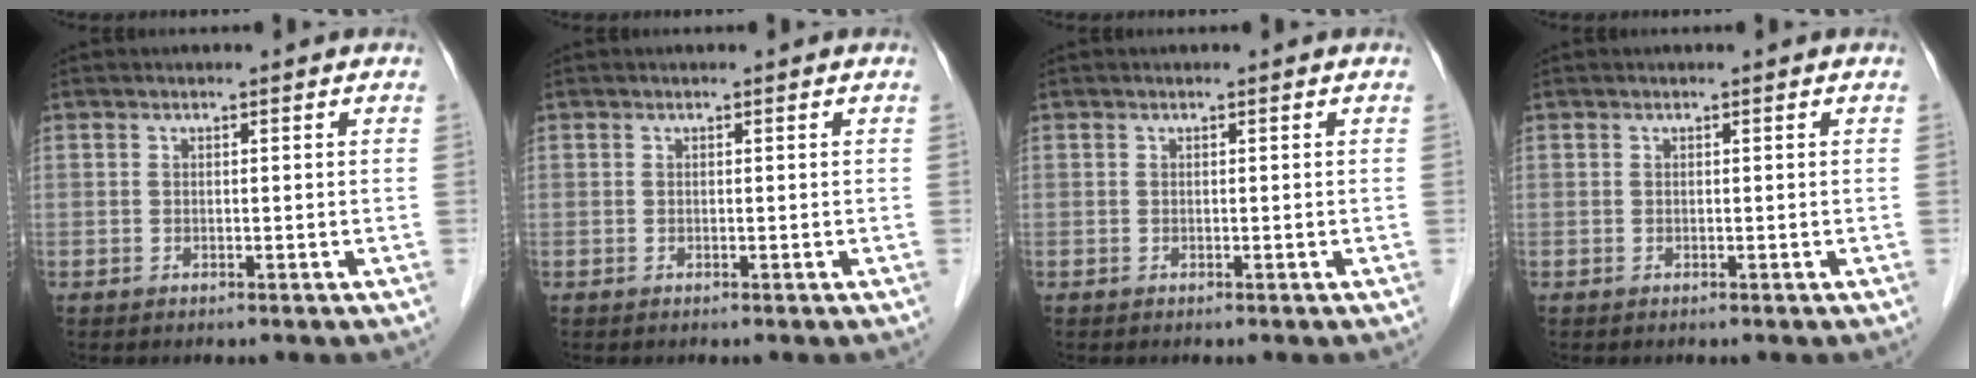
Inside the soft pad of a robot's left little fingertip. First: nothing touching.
{"total": 0.0}
{"total": 0.0}
{"total": 0.0}